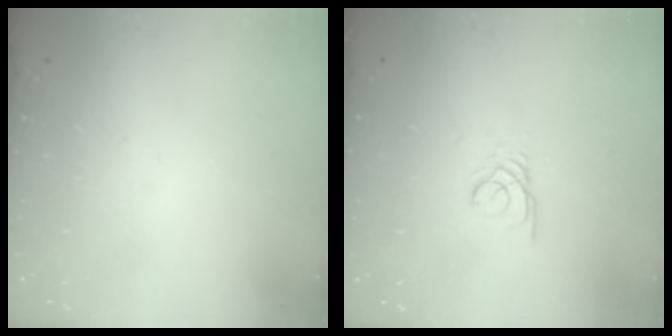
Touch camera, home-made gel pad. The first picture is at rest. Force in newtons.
{"total": 2.3, "press": 2.3, "slide": 0.2}